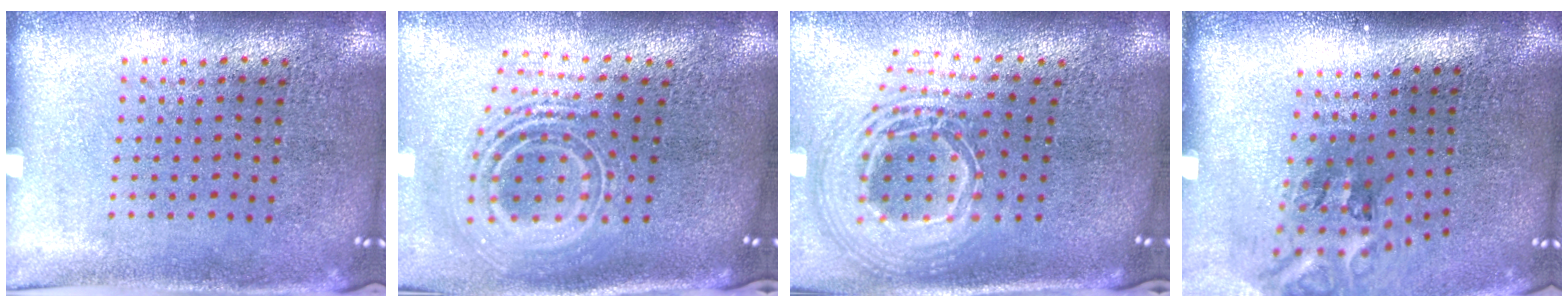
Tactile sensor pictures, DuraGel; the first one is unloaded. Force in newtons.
{"total": 2.7, "press": 1.8, "slide": 2.0}
{"total": 2.7, "press": 1.8, "slide": 2.0}
{"total": 2.2, "press": 1.3, "slide": 1.7}